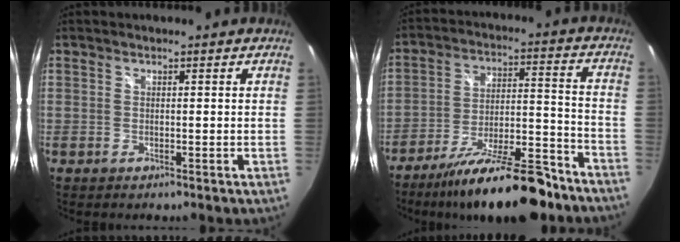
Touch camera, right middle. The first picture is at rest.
{"total": 19.3, "force": [-15.6, 4.3, 10.6], "torque": [-0.182, -0.012, -0.234]}